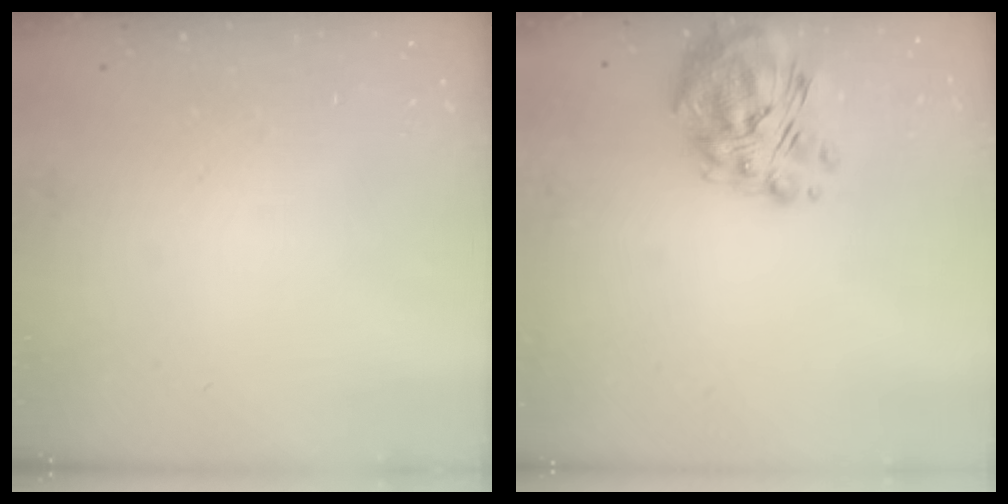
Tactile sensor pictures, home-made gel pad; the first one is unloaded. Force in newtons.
{"total": 12.4, "press": 11.7, "slide": 4.2}